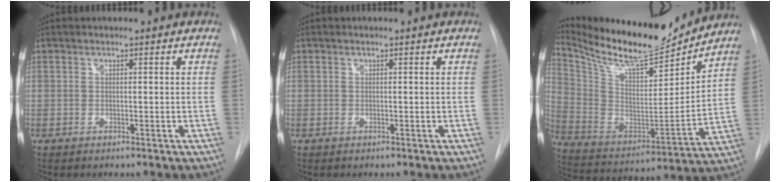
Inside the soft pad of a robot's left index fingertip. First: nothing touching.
{"total": 0.0}
{"total": 18.8, "force": [17.2, 2.4, 7.1], "torque": [-0.151, -0.033, 0.291]}